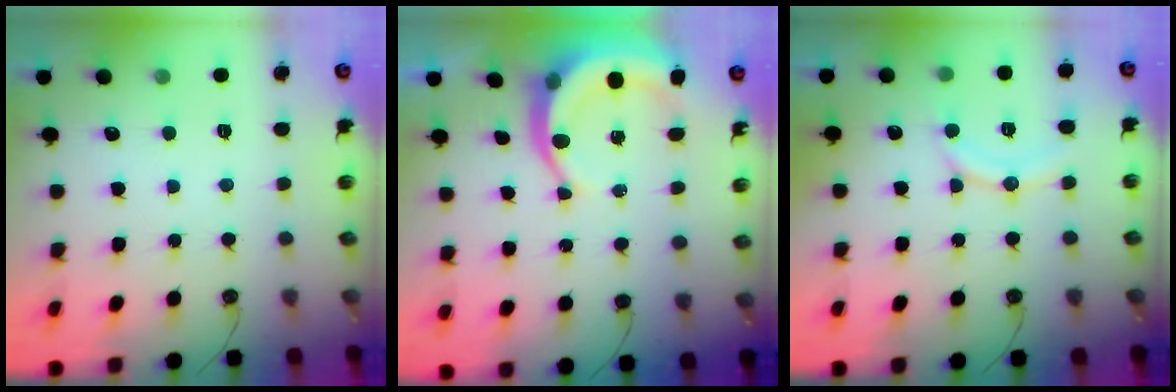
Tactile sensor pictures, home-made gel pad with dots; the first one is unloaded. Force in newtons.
{"total": 7.9, "press": 7.8, "slide": 1.0}
{"total": 9.8, "press": 9.8, "slide": 0.9}